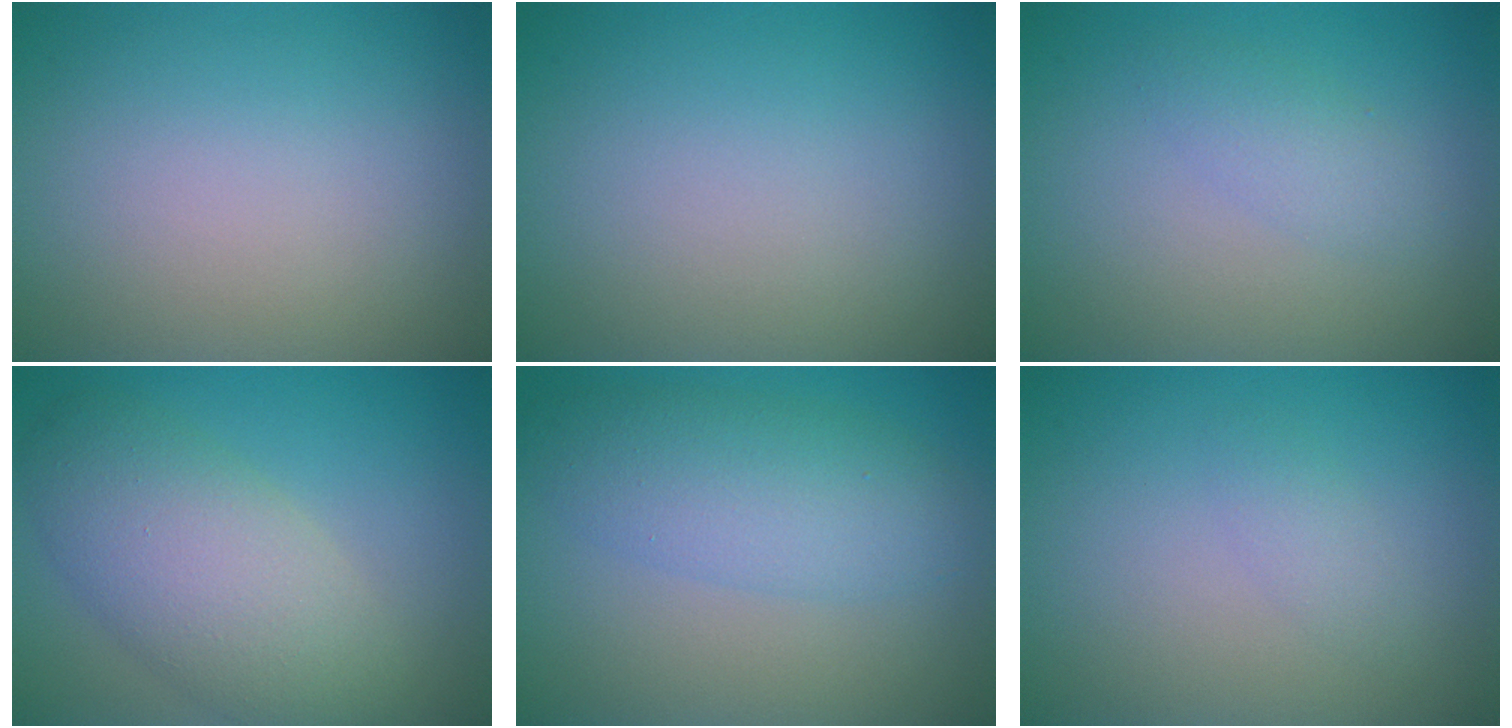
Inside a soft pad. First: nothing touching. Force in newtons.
{"total": 0.0}
{"total": 1.7, "press": 1.7, "slide": 0.0}
{"total": 6.9, "press": 6.9, "slide": 0.6}
{"total": 4.8, "press": 4.8, "slide": 0.1}
{"total": 1.1, "press": 1.1, "slide": 0.0}